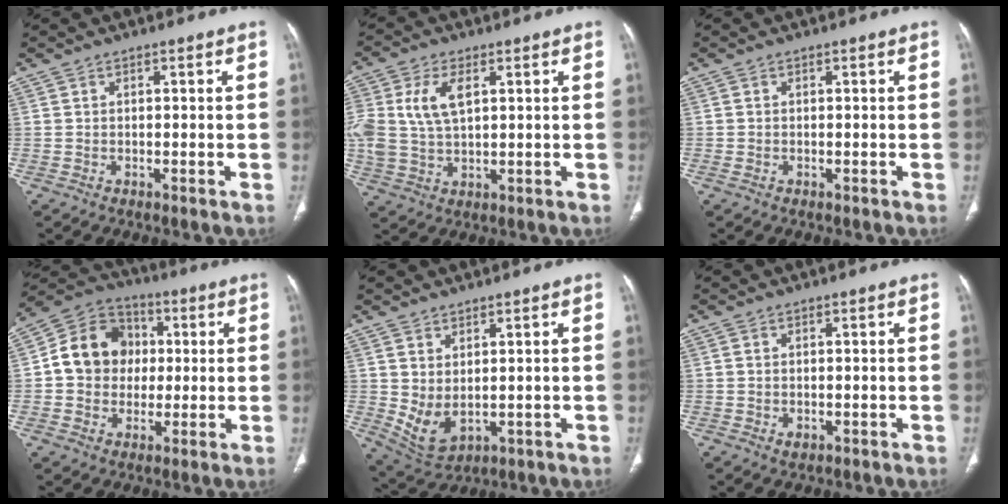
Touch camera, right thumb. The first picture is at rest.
{"total": 9.8, "force": [2.7, 5.5, 7.6], "torque": [-0.172, 0.002, 0.057]}
{"total": 0.6, "force": [-0.2, 0.4, 0.4], "torque": [-0.012, 0.002, -0.001]}
{"total": 13.2, "force": [0.9, 11.5, 6.4], "torque": [-0.079, 0.023, 0.007]}
{"total": 6.7, "force": [0.4, 3.9, 5.5], "torque": [-0.099, -0.009, 0.031]}
{"total": 1.6, "force": [-0.3, 1.1, 1.1], "torque": [-0.019, -0.001, -0.001]}